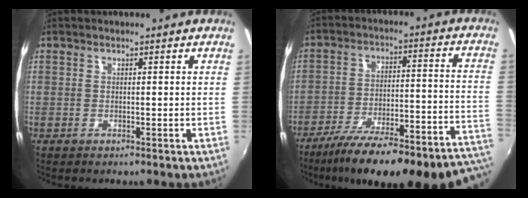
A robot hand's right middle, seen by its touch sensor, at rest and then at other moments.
{"total": 30.8, "force": [-26.0, 5.2, 15.6], "torque": [-0.207, -0.047, -0.359]}